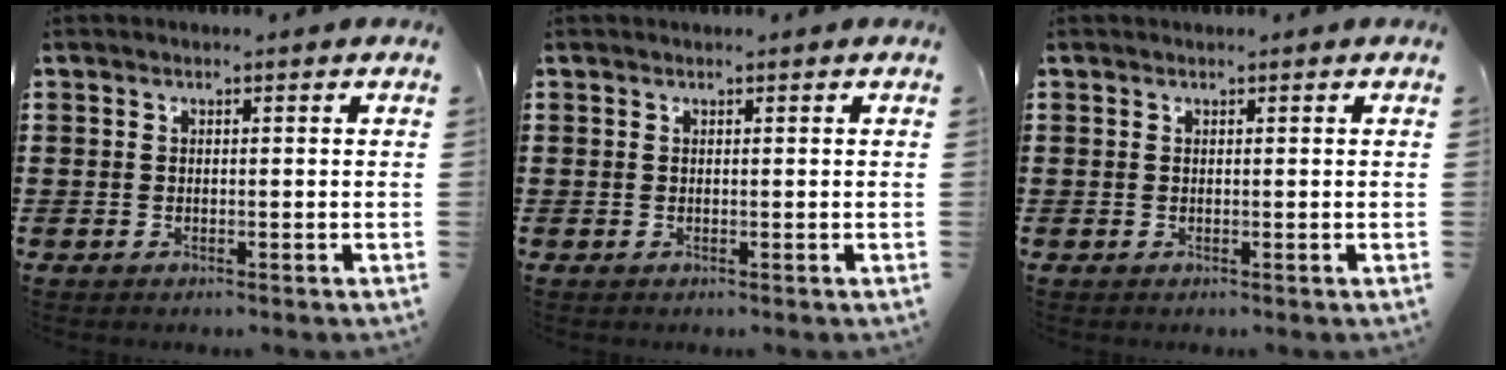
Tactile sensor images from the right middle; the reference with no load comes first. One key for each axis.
{"total": 0.0}
{"total": 0.0}